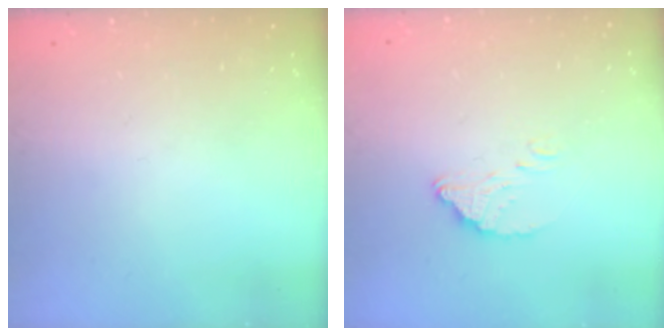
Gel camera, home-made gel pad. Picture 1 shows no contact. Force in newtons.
{"total": 4.3, "press": 4.2, "slide": 0.2}